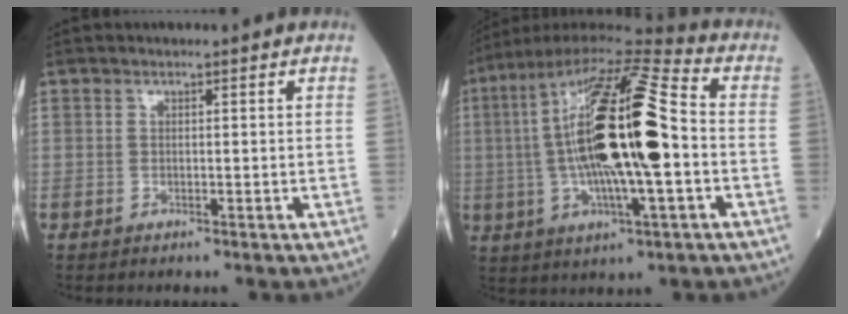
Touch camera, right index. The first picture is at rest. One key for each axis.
{"total": 24.6, "fx": -0.1, "fy": 4.4, "fz": 24.2, "tx": -0.476, "ty": 0.015, "tz": -0.013}